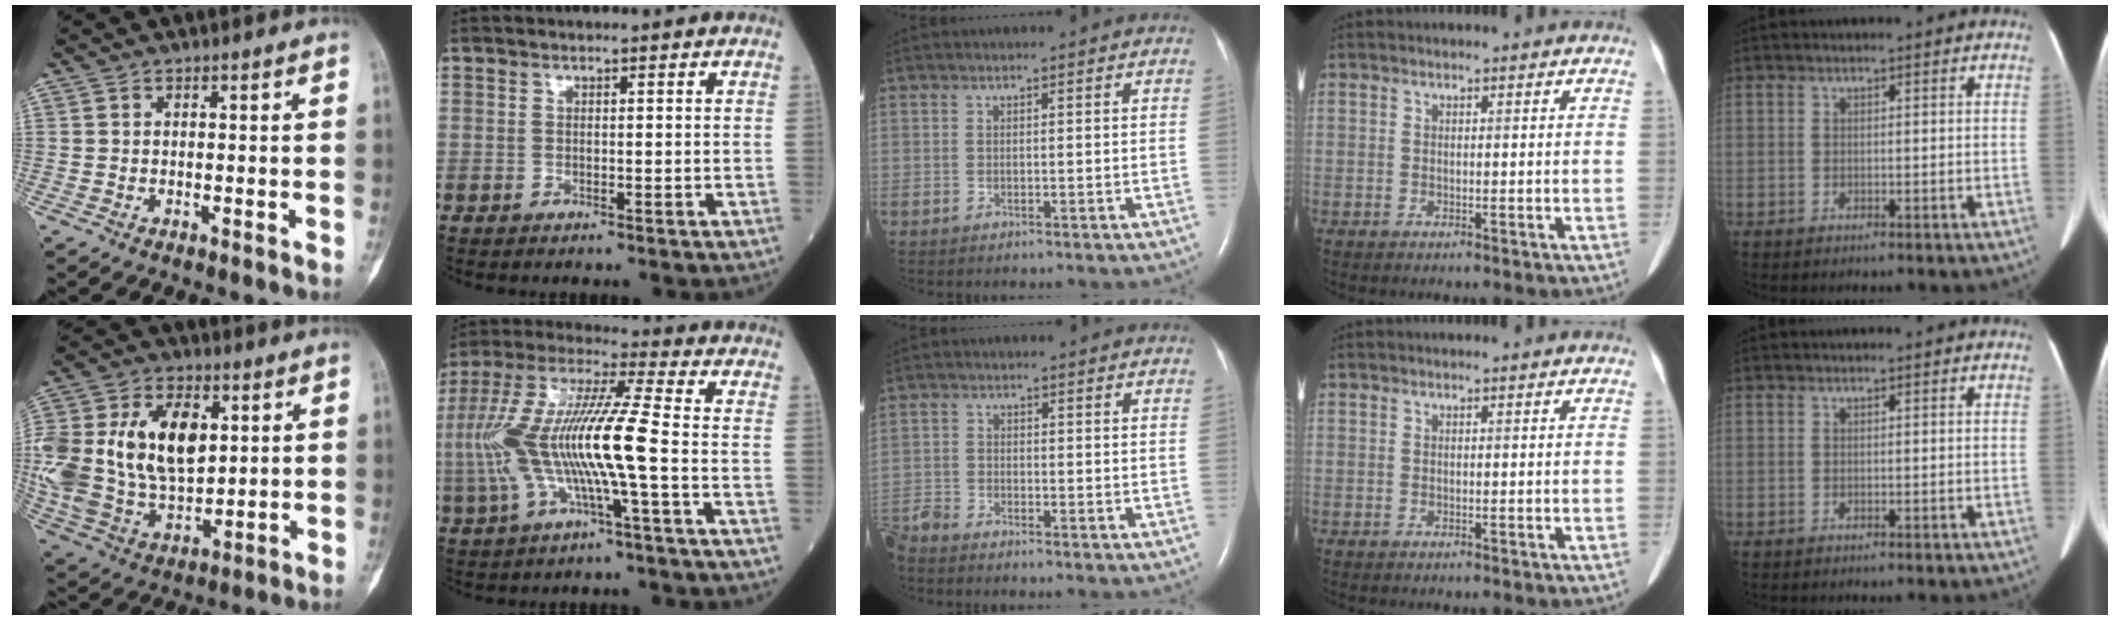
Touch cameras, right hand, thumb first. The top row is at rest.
{"thumb": {"total": 25.9, "force": [4.8, 16.8, 19.1], "torque": [-0.397, 0.005, 0.101]}, "index": {"total": 16.6, "force": [-2.6, 1.4, 16.4], "torque": [-0.350, 0.004, -0.055]}, "middle": {"total": 3.9, "force": [-3.8, 0.5, 0.8], "torque": [-0.015, -0.015, -0.079]}}